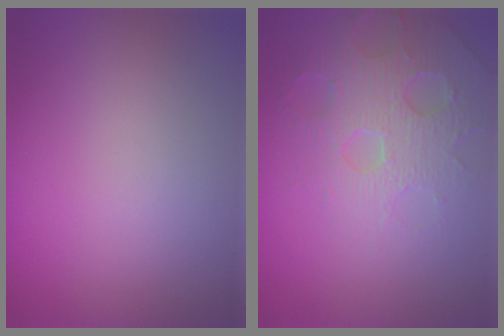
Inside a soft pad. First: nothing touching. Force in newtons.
{"total": 4.1, "press": 4.0, "slide": 0.9}